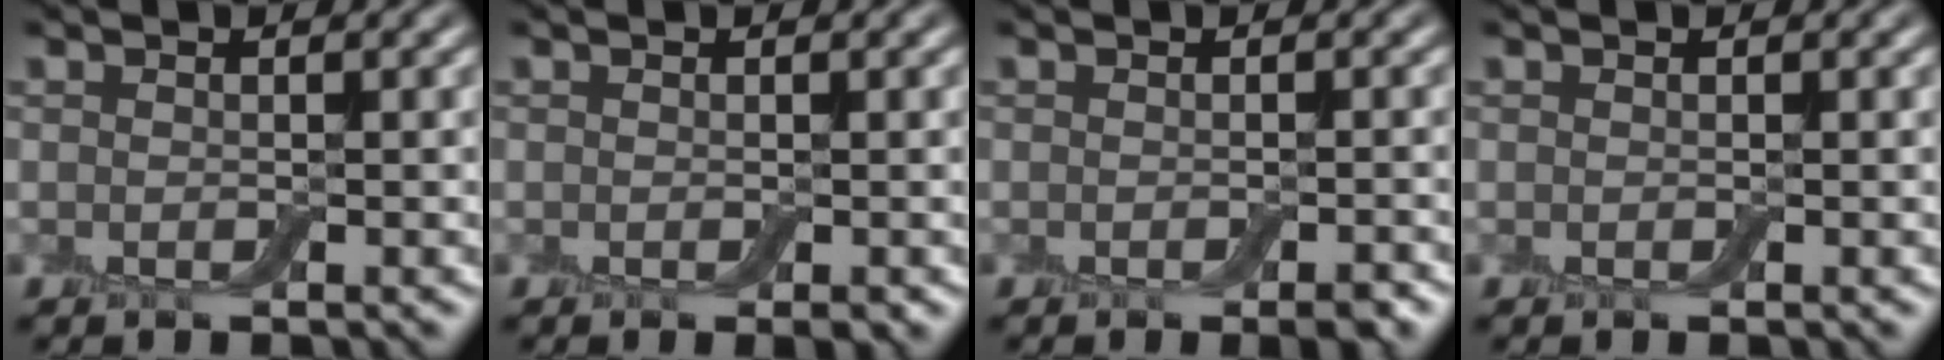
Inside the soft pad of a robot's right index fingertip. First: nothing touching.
{"total": 0.6, "force": [-0.2, 0.2, 0.6], "torque": [-0.009, -0.002, -0.003]}
{"total": 1.5, "force": [-0.9, 0.4, 1.2], "torque": [-0.015, -0.001, -0.010]}
{"total": 0.0}